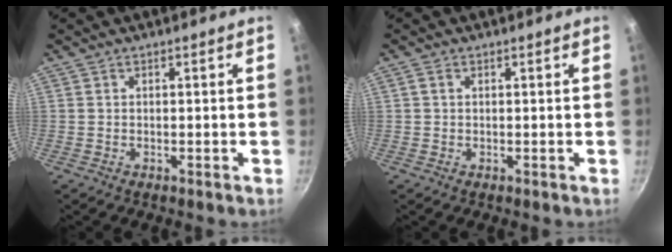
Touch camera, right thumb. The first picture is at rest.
{"total": 0.9, "force": [0.3, 0.7, 0.6], "torque": [-0.009, 0.002, 0.005]}